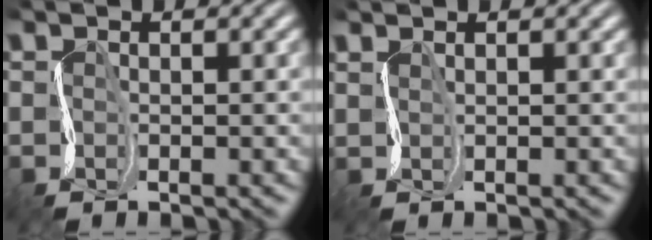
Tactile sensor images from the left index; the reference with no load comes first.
{"total": 1.6, "force": [1.6, 0.2, -0.2], "torque": [0.007, 0.000, 0.031]}